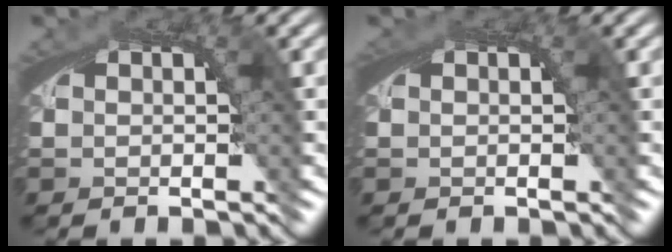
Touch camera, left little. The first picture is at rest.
{"total": 0.6, "force": [0.2, 0.3, 0.5], "torque": [-0.010, 0.001, 0.004]}